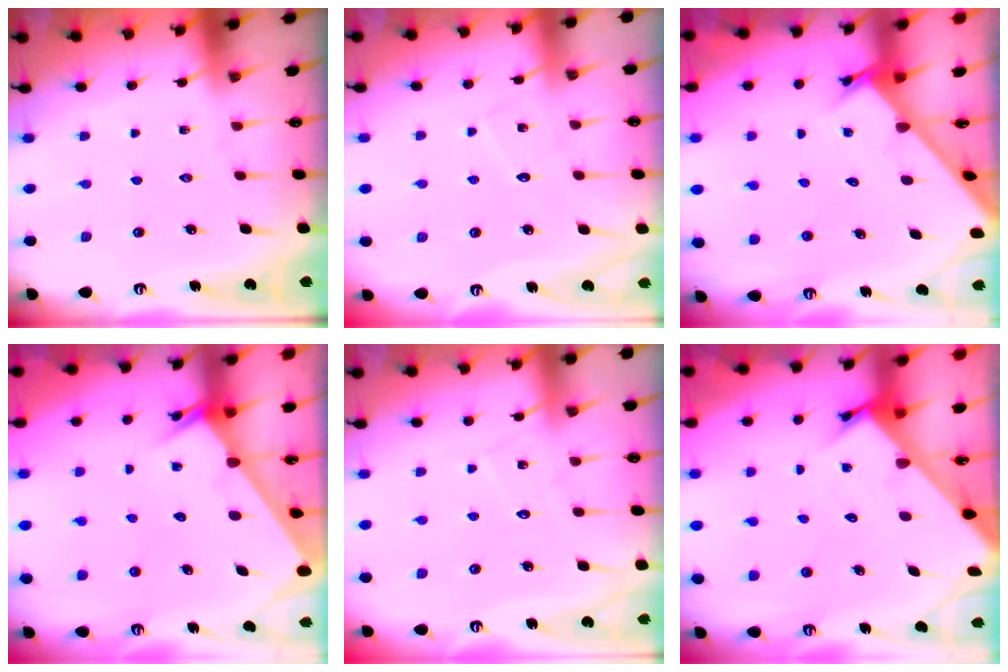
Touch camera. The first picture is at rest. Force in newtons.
{"total": 4.8, "press": 4.8, "slide": 0.2}
{"total": 2.4, "press": 2.4, "slide": 0.2}
{"total": 2.5, "press": 2.5, "slide": 0.1}
{"total": 4.6, "press": 4.5, "slide": 0.5}
{"total": 2.8, "press": 2.8, "slide": 0.2}